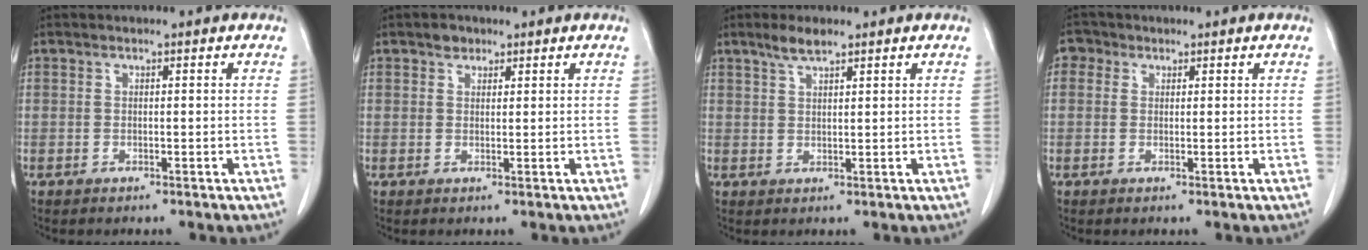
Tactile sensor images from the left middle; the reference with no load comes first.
{"total": 1.6, "force": [1.1, 1.1, 0.4], "torque": [-0.007, -0.001, 0.017]}
{"total": 3.0, "force": [2.4, 0.5, 1.8], "torque": [-0.043, 0.003, 0.047]}
{"total": 2.1, "force": [0.9, 1.8, 0.5], "torque": [-0.006, 0.005, 0.009]}